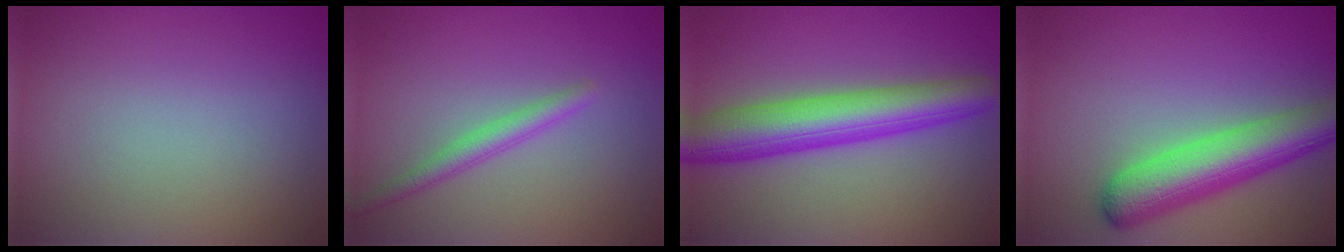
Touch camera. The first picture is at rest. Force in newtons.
{"total": 2.2, "press": 2.2, "slide": 0.0}
{"total": 7.3, "press": 7.3, "slide": 0.2}
{"total": 6.6, "press": 6.6, "slide": 0.3}